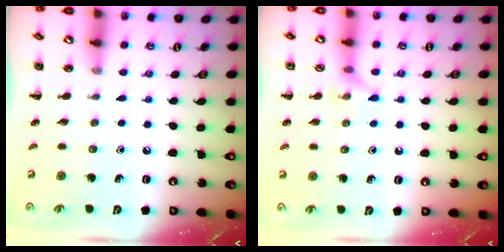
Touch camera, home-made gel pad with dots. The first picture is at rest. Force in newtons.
{"total": 6.4, "press": 6.3, "slide": 0.9}